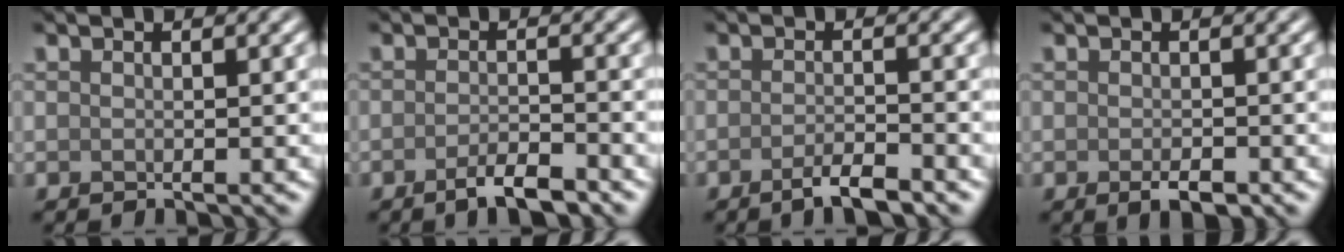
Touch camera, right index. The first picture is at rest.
{"total": 2.9, "force": [-2.0, 0.7, 2.0], "torque": [-0.036, 0.002, -0.039]}
{"total": 2.6, "force": [-1.7, 0.5, 1.9], "torque": [-0.031, 0.002, -0.036]}
{"total": 1.7, "force": [-0.8, 0.7, 1.3], "torque": [-0.021, -0.004, -0.013]}